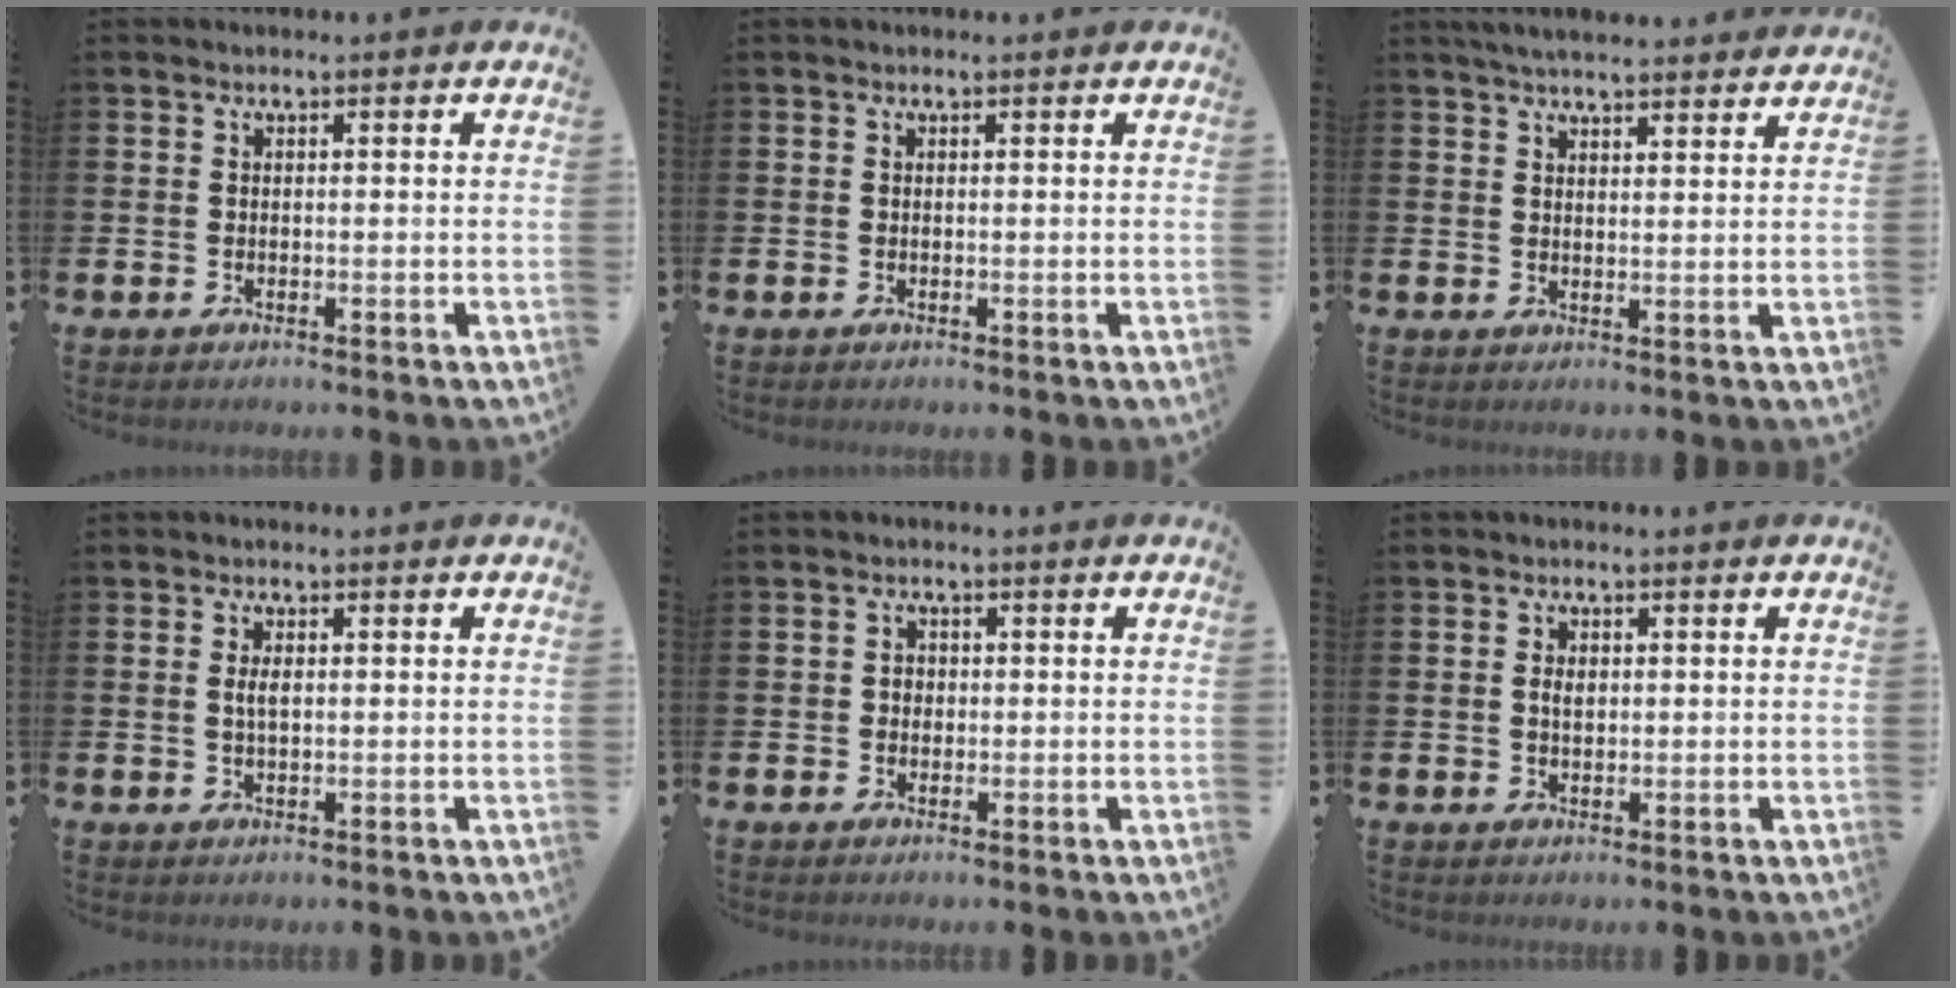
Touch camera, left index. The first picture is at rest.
{"total": 0.0}
{"total": 4.2, "force": [4.1, 0.4, 1.0], "torque": [-0.028, -0.014, 0.074]}
{"total": 1.9, "force": [0.4, 0.8, 1.7], "torque": [-0.029, 0.003, 0.003]}
{"total": 1.4, "force": [0.0, 1.3, 0.5], "torque": [0.002, 0.003, -0.005]}
{"total": 1.6, "force": [0.4, 1.1, 1.2], "torque": [-0.012, 0.002, 0.002]}